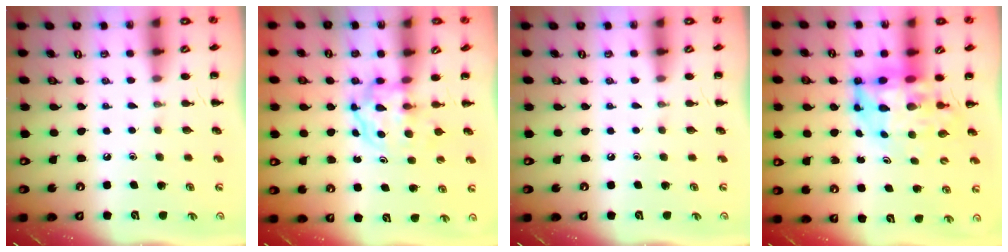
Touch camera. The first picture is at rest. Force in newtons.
{"total": 3.6, "press": 3.6, "slide": 0.4}
{"total": 0.0}
{"total": 8.0, "press": 7.6, "slide": 2.3}